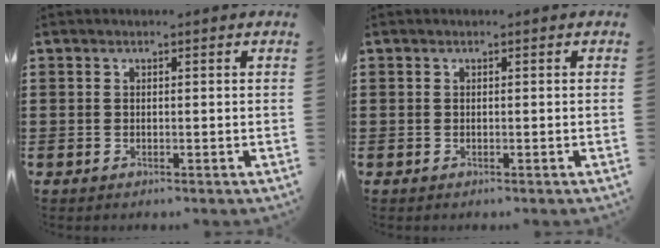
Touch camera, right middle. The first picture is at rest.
{"total": 0.0}